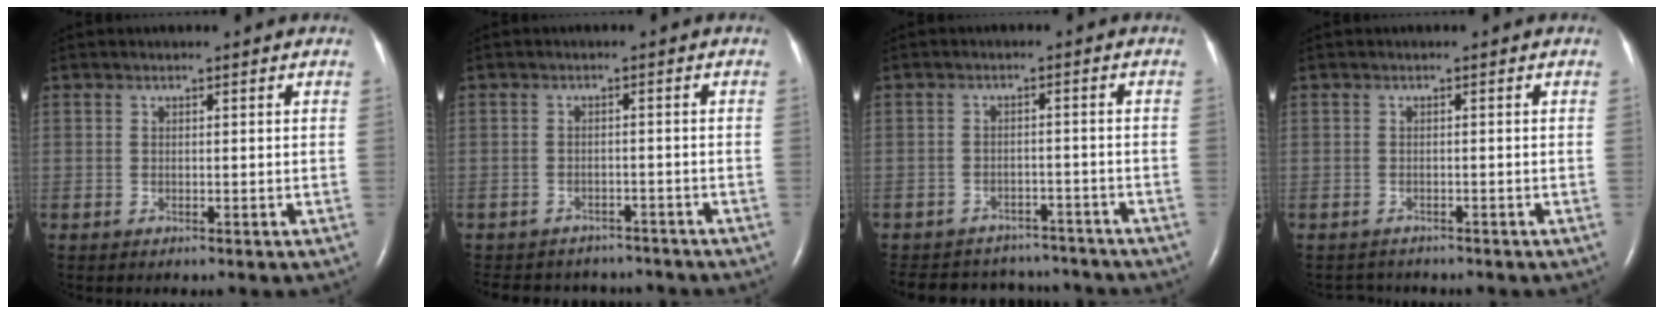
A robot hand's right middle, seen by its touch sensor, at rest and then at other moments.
{"total": 10.1, "force": [-9.2, 3.8, 1.7], "torque": [-0.036, 0.012, -0.109]}
{"total": 13.4, "force": [-12.1, 4.9, 2.7], "torque": [-0.062, 0.017, -0.152]}
{"total": 1.6, "force": [-1.5, 0.5, -0.3], "torque": [0.003, -0.005, -0.021]}